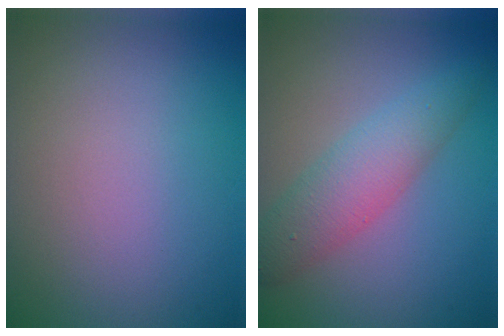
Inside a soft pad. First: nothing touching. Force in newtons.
{"total": 4.3, "press": 4.3, "slide": 0.1}